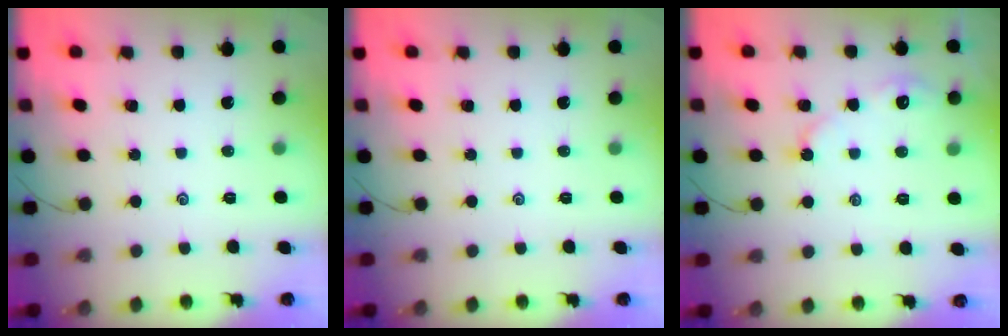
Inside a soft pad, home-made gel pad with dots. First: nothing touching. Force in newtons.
{"total": 0.0}
{"total": 4.2, "press": 4.2, "slide": 0.4}